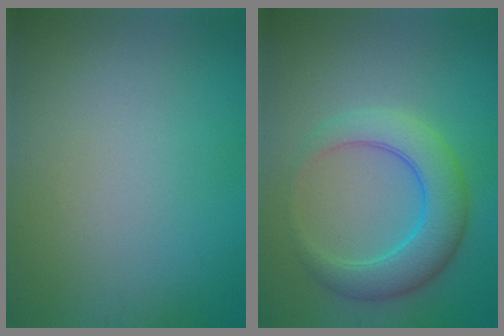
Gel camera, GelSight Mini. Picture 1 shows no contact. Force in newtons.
{"total": 5.6, "press": 5.6, "slide": 0.2}